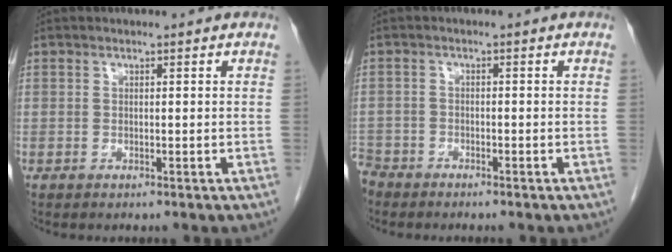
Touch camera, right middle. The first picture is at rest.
{"total": 3.8, "force": [-3.5, 1.6, 0.2], "torque": [-0.005, -0.003, -0.072]}